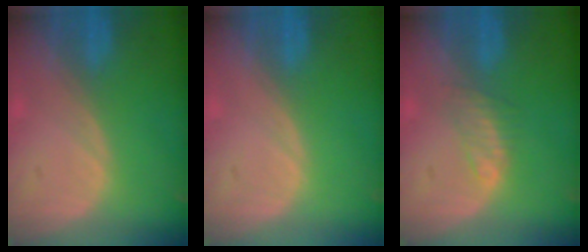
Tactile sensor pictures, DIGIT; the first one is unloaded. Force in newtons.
{"total": 0.0}
{"total": 2.3, "press": 2.3, "slide": 0.2}